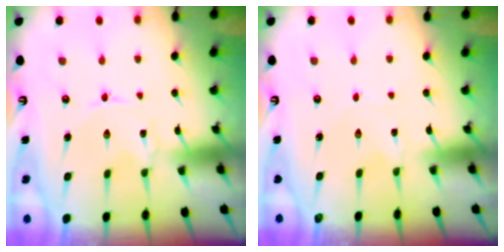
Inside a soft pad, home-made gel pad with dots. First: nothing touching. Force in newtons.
{"total": 0.0}